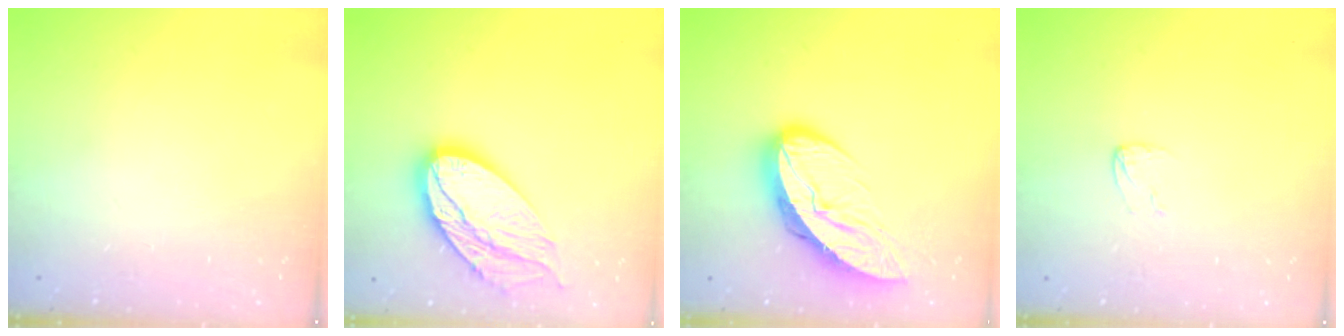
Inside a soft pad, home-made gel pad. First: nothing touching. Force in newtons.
{"total": 18.4, "press": 18.4, "slide": 1.5}
{"total": 12.5, "press": 12.5, "slide": 1.2}
{"total": 3.0, "press": 3.0, "slide": 0.2}